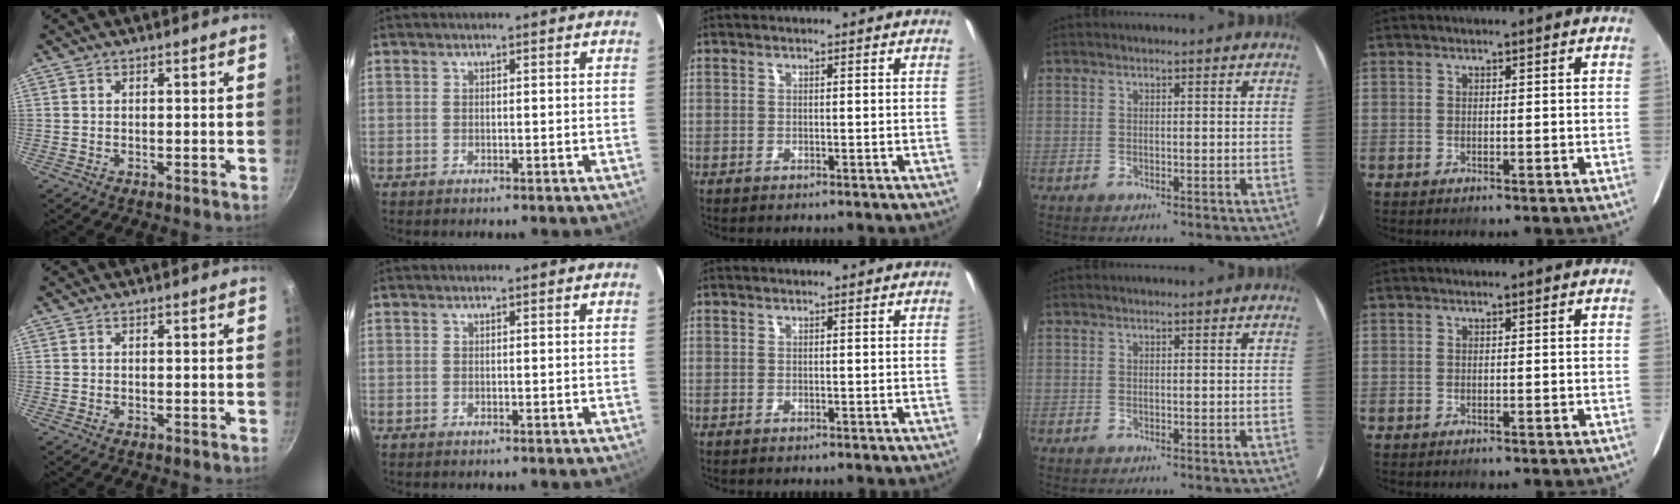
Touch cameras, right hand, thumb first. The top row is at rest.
{}